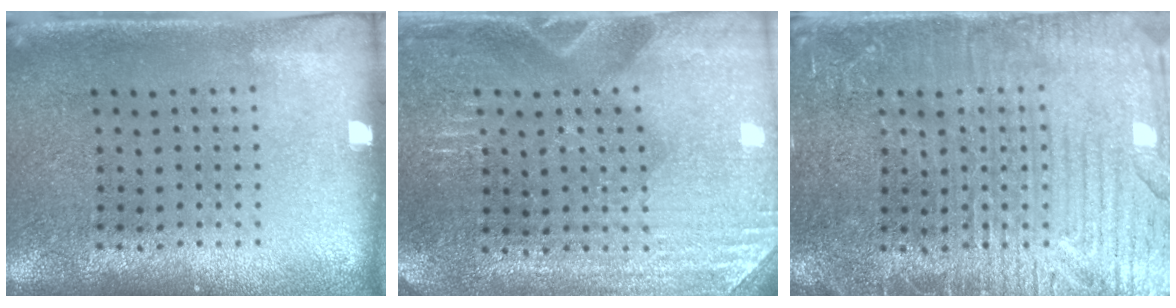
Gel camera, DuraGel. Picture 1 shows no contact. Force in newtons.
{"total": 3.1, "press": 3.1, "slide": 0.1}
{"total": 3.9, "press": 3.8, "slide": 0.7}